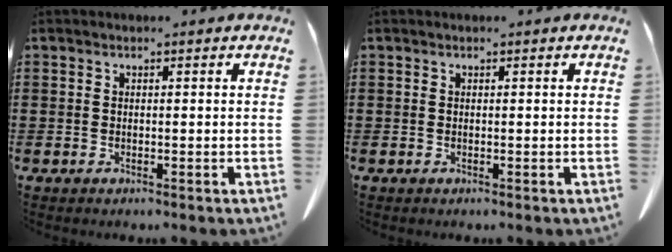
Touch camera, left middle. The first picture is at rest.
{"total": 0.0}